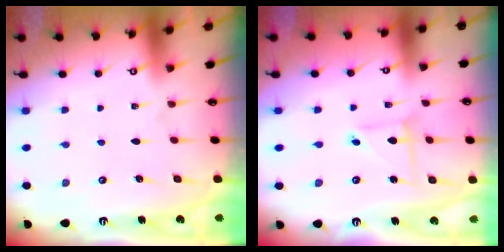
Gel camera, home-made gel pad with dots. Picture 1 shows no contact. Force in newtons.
{"total": 3.1, "press": 3.0, "slide": 0.3}